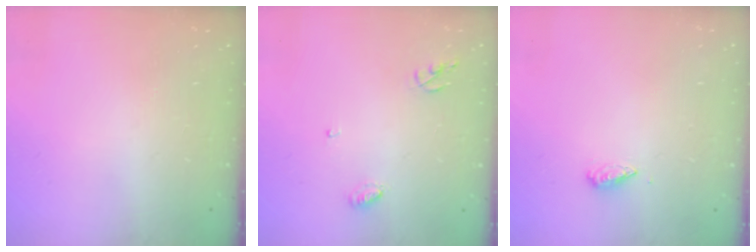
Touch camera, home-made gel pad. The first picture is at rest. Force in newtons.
{"total": 4.7, "press": 4.7, "slide": 0.1}
{"total": 2.9, "press": 2.9, "slide": 0.4}